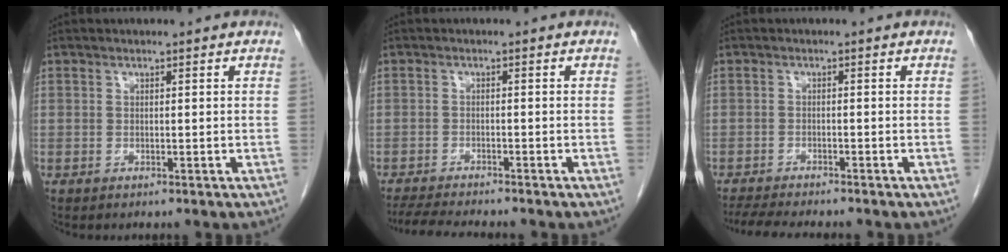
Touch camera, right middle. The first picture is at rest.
{"total": 7.2, "force": [-6.6, 0.3, 3.0], "torque": [-0.047, -0.017, -0.106]}
{"total": 7.5, "force": [-6.8, 0.7, 3.3], "torque": [-0.051, -0.015, -0.106]}